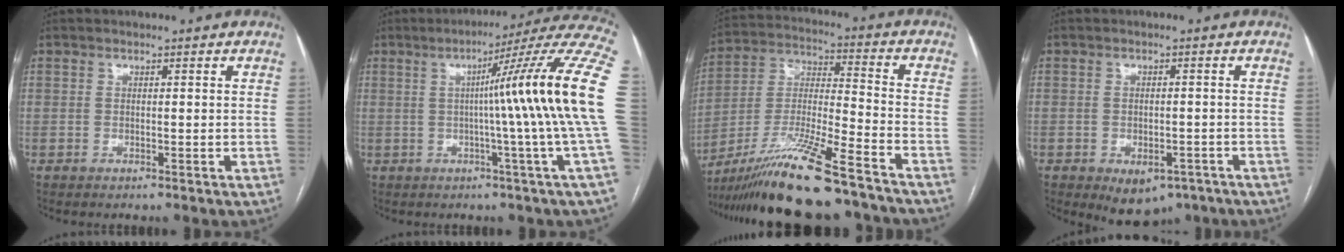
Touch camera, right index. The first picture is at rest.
{"total": 18.2, "force": [0.4, -3.2, 17.9], "torque": [-0.215, 0.013, -0.008]}
{"total": 18.8, "force": [-15.0, 0.6, 11.4], "torque": [-0.237, -0.030, -0.268]}
{"total": 6.8, "force": [-4.3, 4.2, 3.2], "torque": [-0.033, 0.002, -0.051]}